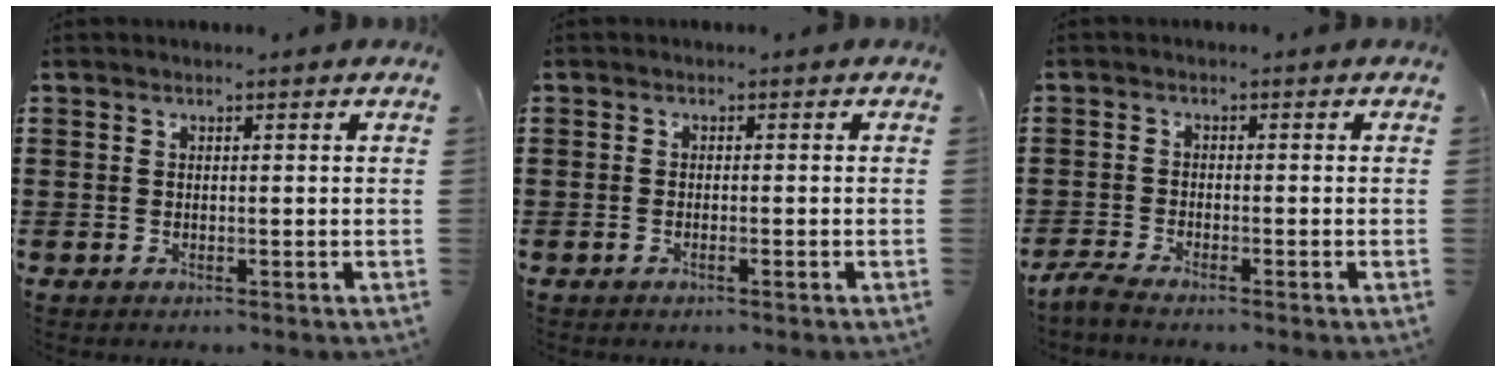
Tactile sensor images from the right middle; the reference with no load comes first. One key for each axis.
{"total": 0.7, "fx": -0.4, "fy": 0.1, "fz": 0.5, "tx": -0.011, "ty": -0.003, "tz": -0.008}
{"total": 2.1, "fx": -1.9, "fy": 0.1, "fz": 1.0, "tx": -0.032, "ty": -0.001, "tz": -0.042}